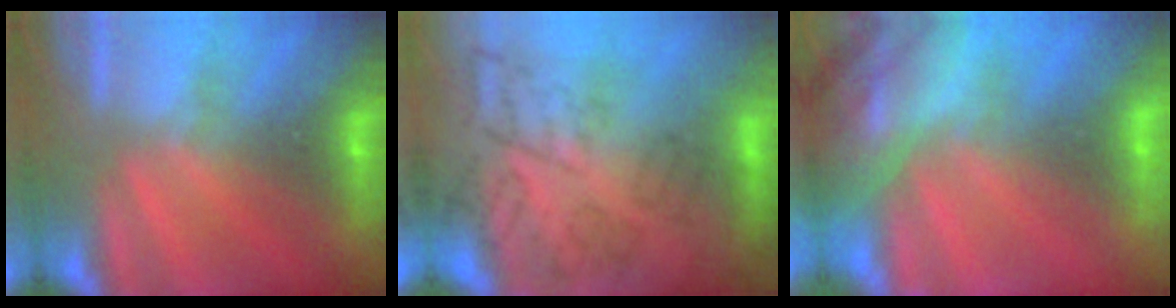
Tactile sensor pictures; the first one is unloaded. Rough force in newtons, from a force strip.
{"total": 10.8}
{"total": 7.9}